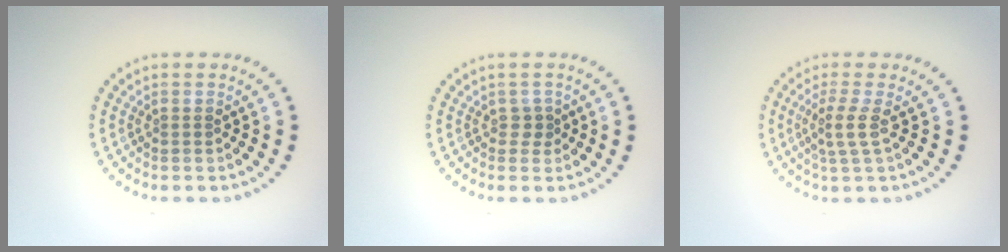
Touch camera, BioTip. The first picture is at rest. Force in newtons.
{"total": 1.0, "press": 0.7, "slide": 0.6}
{"total": 2.1, "press": 1.6, "slide": 1.4}